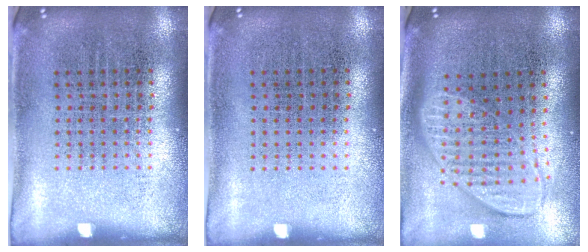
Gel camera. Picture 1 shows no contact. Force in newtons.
{"total": 0.0}
{"total": 1.9, "press": 1.5, "slide": 1.2}